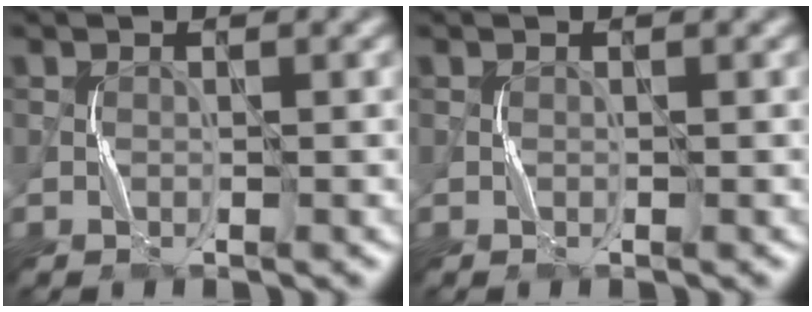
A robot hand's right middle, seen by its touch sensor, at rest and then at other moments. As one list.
[{"total": 0.0}]